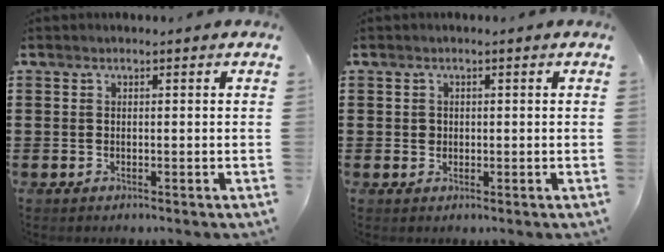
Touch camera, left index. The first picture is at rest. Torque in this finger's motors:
{"motor_torque": [0.13, 0.21, 0.15, 0.00]}